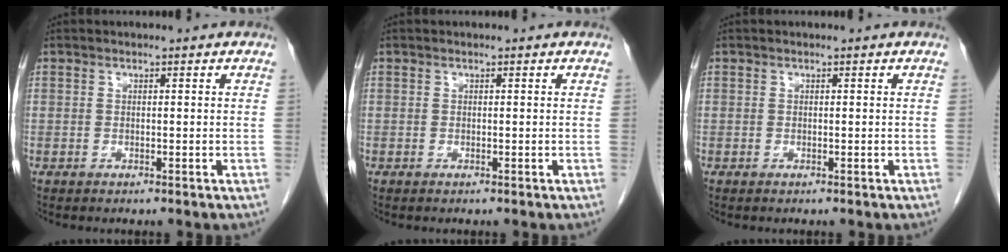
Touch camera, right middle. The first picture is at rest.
{"total": 0.0}
{"total": 0.0}